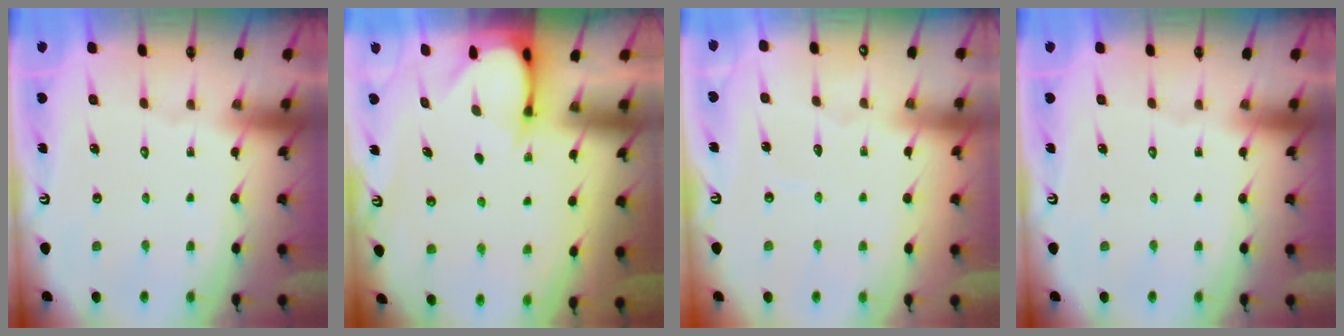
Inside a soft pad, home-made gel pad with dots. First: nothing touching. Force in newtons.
{"total": 3.5, "press": 3.4, "slide": 0.3}
{"total": 2.5, "press": 2.4, "slide": 0.3}
{"total": 0.0}